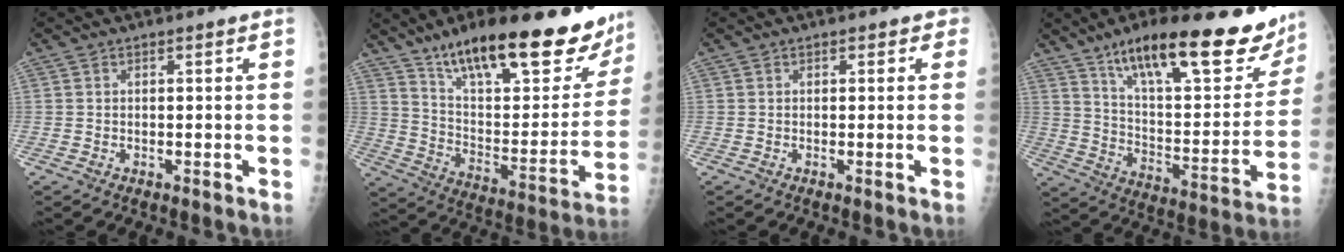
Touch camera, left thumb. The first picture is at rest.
{"total": 29.2, "force": [21.2, 9.3, 17.8], "torque": [-0.225, -0.076, 0.319]}
{"total": 1.3, "force": [0.7, 1.0, 0.6], "torque": [0.012, 0.001, 0.002]}
{"total": 27.8, "force": [19.3, 8.4, 18.1], "torque": [-0.224, -0.069, 0.294]}